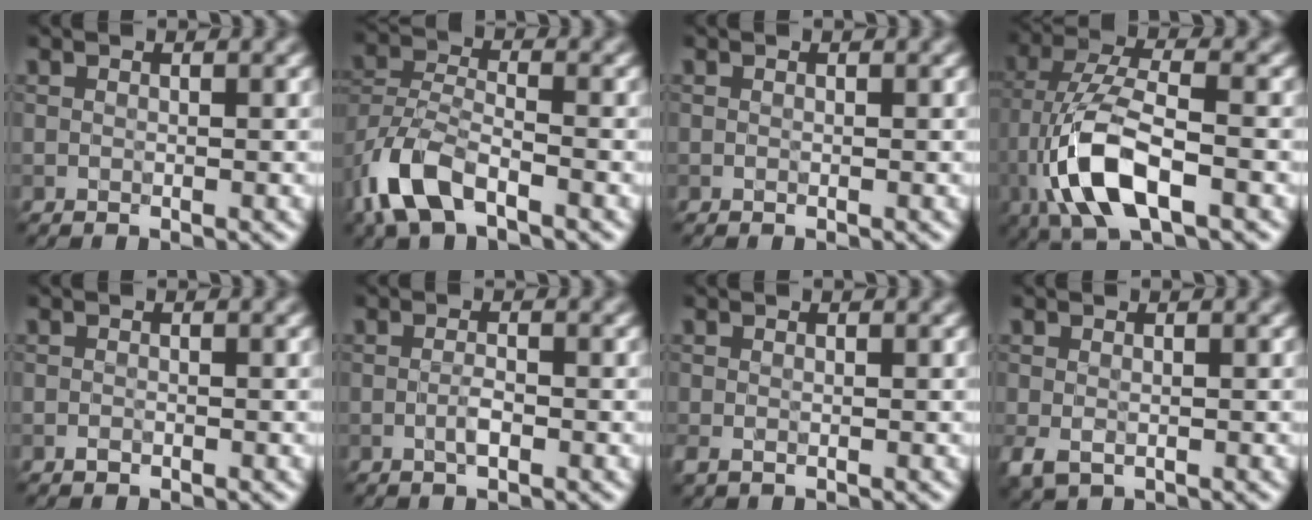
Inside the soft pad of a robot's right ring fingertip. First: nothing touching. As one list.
[{"total": 6.0, "force": [-3.6, 2.8, 3.9], "torque": [-0.082, -0.004, -0.083]}, {"total": 0.0}, {"total": 8.8, "force": [-2.7, 3.6, 7.6], "torque": [-0.157, 0.009, -0.058]}, {"total": 0.5, "force": [-0.4, 0.3, 0.2], "torque": [-0.003, -0.001, -0.007]}, {"total": 1.5, "force": [-0.5, 0.4, 1.3], "torque": [-0.026, 0.000, -0.011]}, {"total": 0.9, "force": [-0.3, 0.5, 0.7], "torque": [-0.017, -0.006, -0.005]}, {"total": 2.0, "force": [-0.7, 1.3, 1.4], "torque": [-0.035, -0.011, -0.012]}]